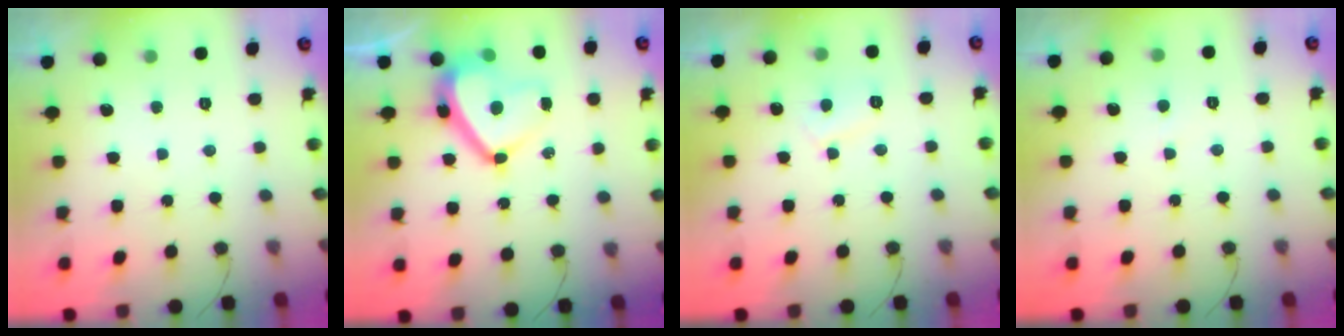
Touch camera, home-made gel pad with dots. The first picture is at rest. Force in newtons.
{"total": 12.2, "press": 12.0, "slide": 2.1}
{"total": 5.6, "press": 5.6, "slide": 0.6}
{"total": 2.9, "press": 2.9, "slide": 0.4}